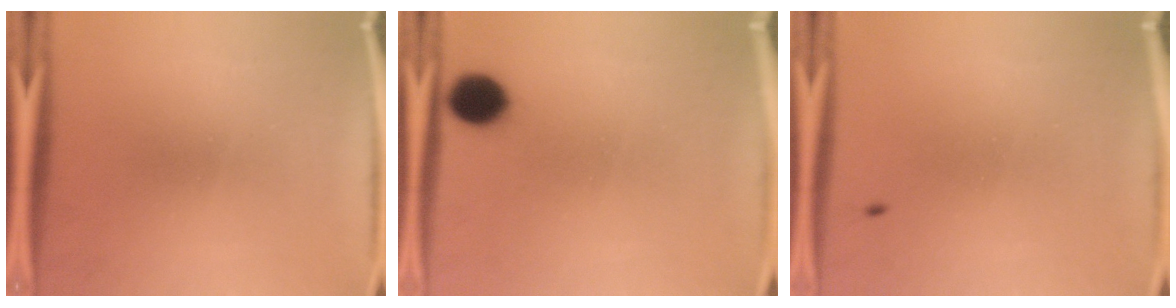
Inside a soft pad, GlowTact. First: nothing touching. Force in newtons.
{"total": 6.3}
{"total": 0.8}